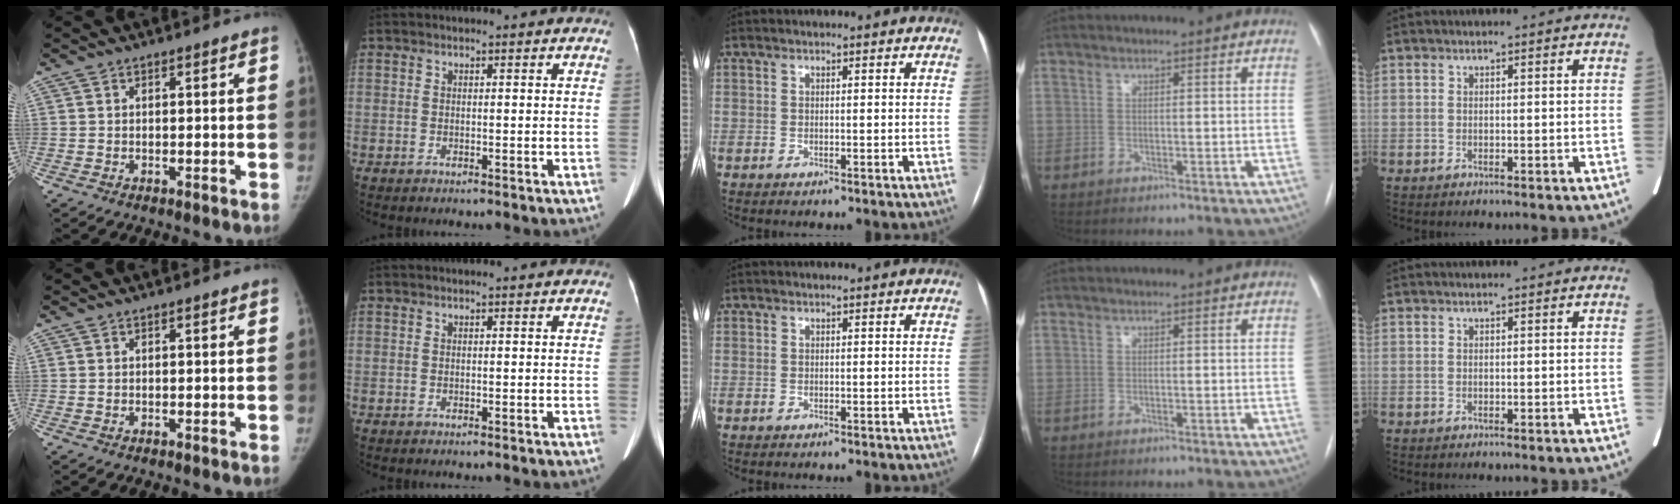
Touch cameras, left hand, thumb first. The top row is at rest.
{}